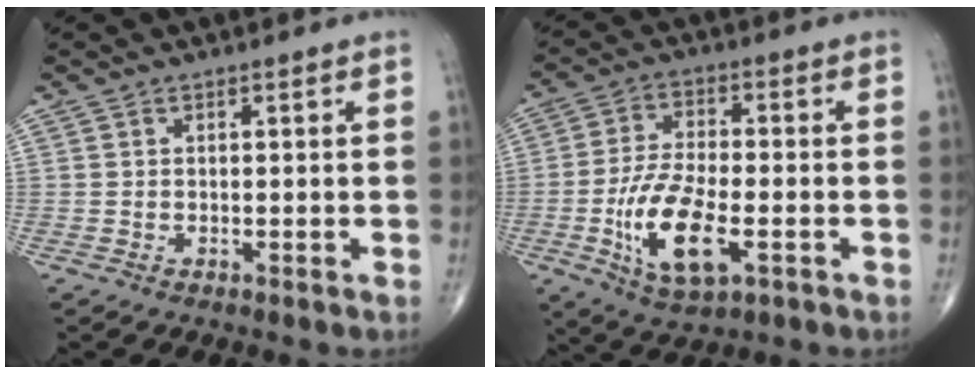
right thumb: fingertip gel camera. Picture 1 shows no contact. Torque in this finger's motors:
{"motor_torque": [0.02, 0.93, 1.19, -0.10, 0.44]}